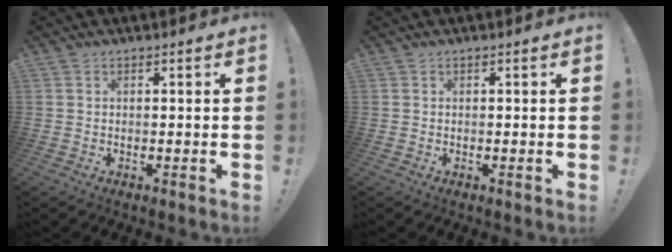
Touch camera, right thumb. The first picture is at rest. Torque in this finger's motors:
{"motor_torque": [-0.62, -0.13, -0.12, 0.65, -0.01]}